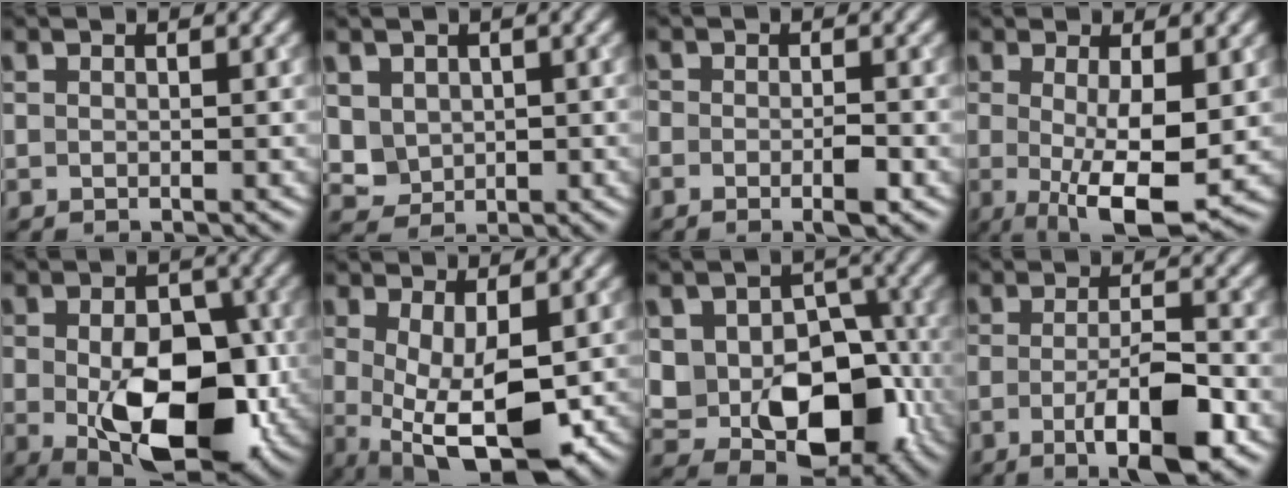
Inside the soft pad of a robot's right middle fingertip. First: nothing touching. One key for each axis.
{"total": 2.5, "fx": 0.7, "fy": 2.3, "fz": 0.9, "tx": -0.025, "ty": -0.007, "tz": 0.018}
{"total": 2.3, "fx": -1.1, "fy": 0.6, "fz": 1.9, "tx": -0.032, "ty": -0.005, "tz": -0.022}
{"total": 6.6, "fx": -0.6, "fy": 1.7, "fz": 6.4, "tx": -0.103, "ty": -0.016, "tz": -0.005}
{"total": 12.0, "fx": -2.4, "fy": 7.0, "fz": 9.5, "tx": -0.146, "ty": -0.023, "tz": -0.035}
{"total": 8.0, "fx": -1.0, "fy": 3.1, "fz": 7.3, "tx": -0.140, "ty": -0.018, "tz": -0.008}
{"total": 10.9, "fx": -1.9, "fy": 7.5, "fz": 7.6, "tx": -0.107, "ty": -0.003, "tz": -0.029}
{"total": 6.4, "fx": -2.5, "fy": 1.6, "fz": 5.7, "tx": -0.093, "ty": -0.003, "tz": -0.041}